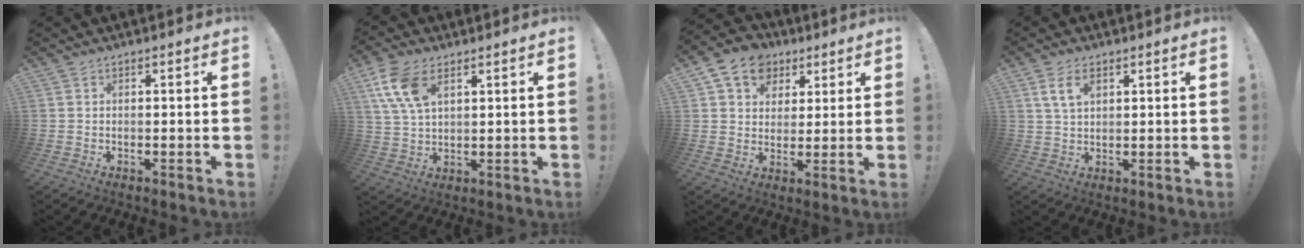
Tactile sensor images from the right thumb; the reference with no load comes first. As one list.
[{"total": 11.3, "force": [5.3, 6.2, 7.7], "torque": [-0.150, -0.011, 0.101]}, {"total": 11.8, "force": [5.8, 9.2, 4.6], "torque": [-0.069, -0.027, 0.115]}, {"total": 6.1, "force": [2.6, 3.4, 4.4], "torque": [-0.081, -0.004, 0.047]}]